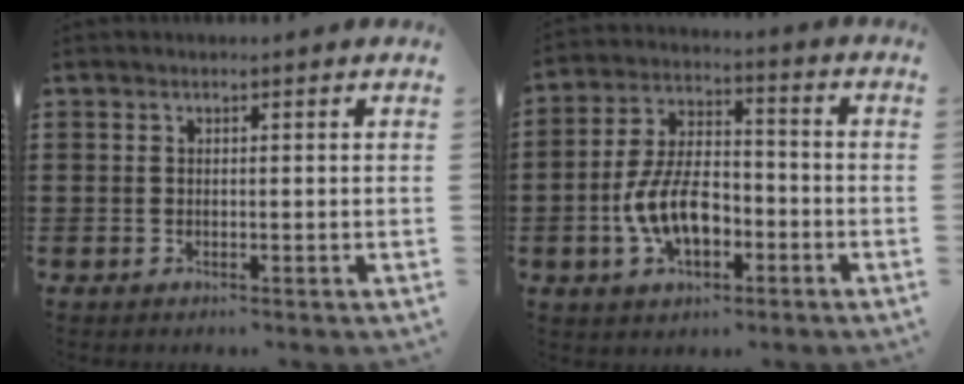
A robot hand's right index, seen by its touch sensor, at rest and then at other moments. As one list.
[{"total": 9.5, "force": [-3.1, 5.0, 7.4], "torque": [-0.167, 0.003, -0.062]}]